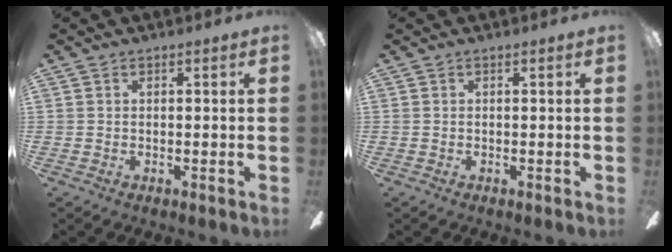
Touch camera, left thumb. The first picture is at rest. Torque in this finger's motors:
{"motor_torque": [-0.25, -0.09, 0.17, 0.05, 0.00]}